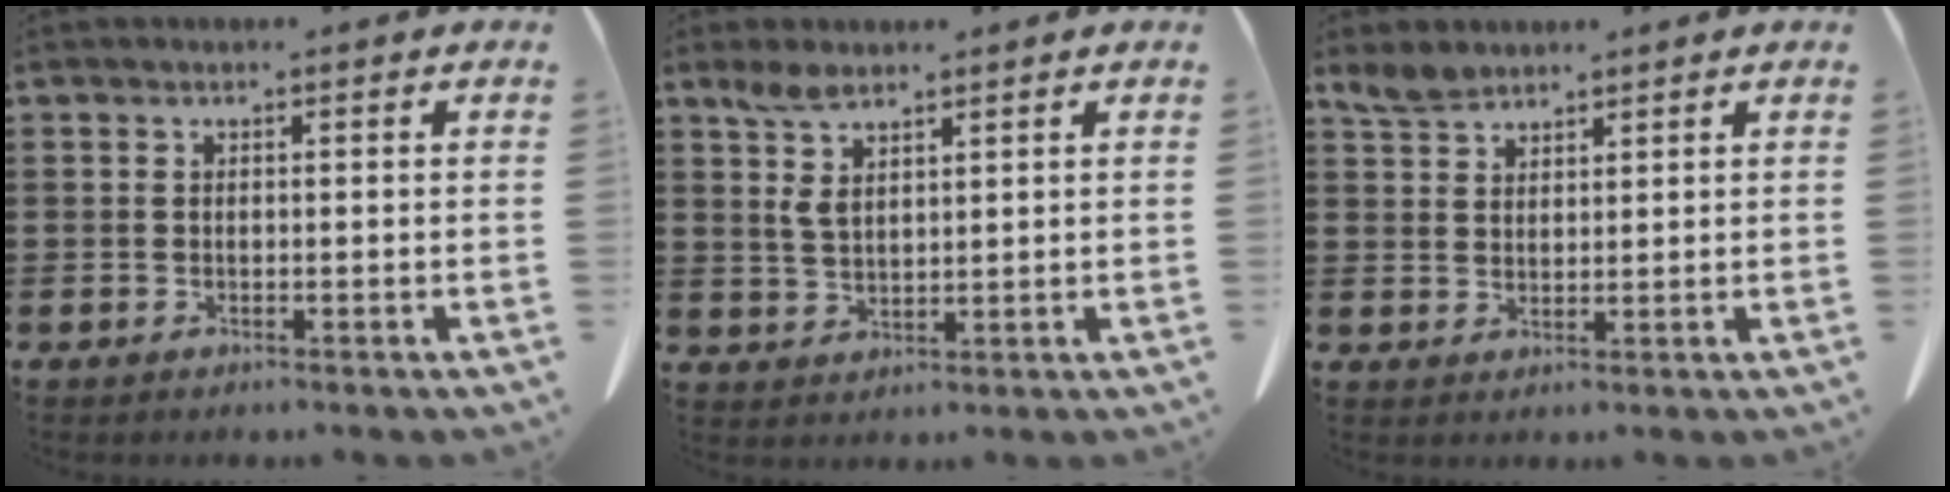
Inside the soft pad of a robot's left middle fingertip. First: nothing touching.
{"total": 5.0, "force": [2.9, 2.1, 3.6], "torque": [-0.087, 0.000, 0.052]}
{"total": 3.2, "force": [2.6, 1.6, 1.1], "torque": [-0.031, 0.002, 0.048]}